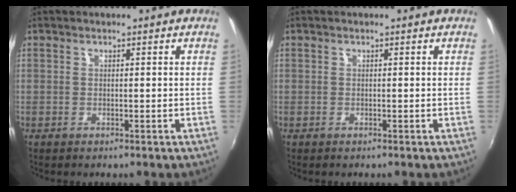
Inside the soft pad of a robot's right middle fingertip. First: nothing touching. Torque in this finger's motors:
{"motor_torque": [0.10, -0.03, 0.03, 0.00]}